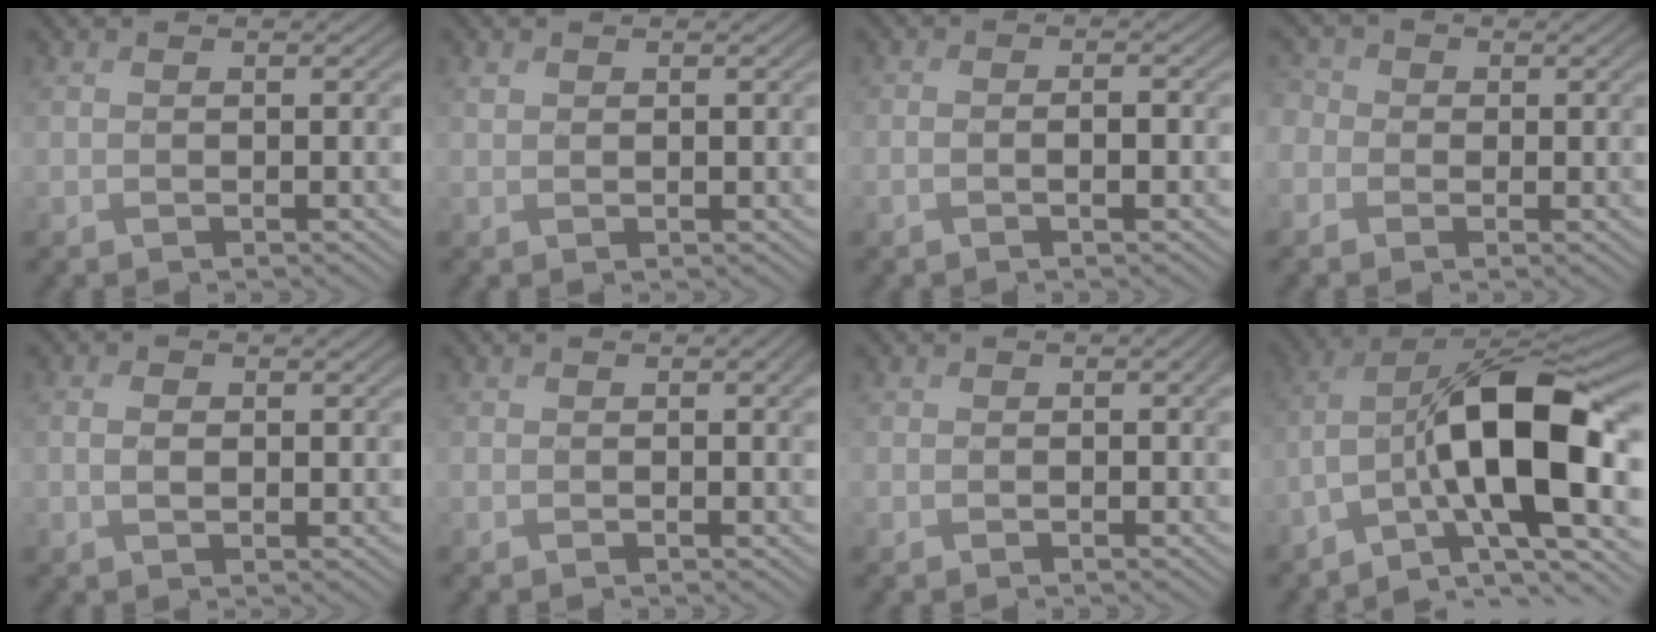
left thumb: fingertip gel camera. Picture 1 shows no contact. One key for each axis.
{"total": 0.8, "fx": 0.5, "fy": 0.5, "fz": 0.3, "tx": -0.008, "ty": 0.000, "tz": 0.012}
{"total": 2.1, "fx": -0.7, "fy": 1.0, "fz": 1.7, "tx": -0.022, "ty": 0.006, "tz": -0.016}
{"total": 3.8, "fx": -0.6, "fy": 3.6, "fz": 1.2, "tx": -0.047, "ty": 0.004, "tz": -0.025}
{"total": 2.2, "fx": 0.1, "fy": 1.4, "fz": 1.7, "tx": -0.033, "ty": -0.002, "tz": 0.002}
{"total": 2.0, "fx": -0.1, "fy": 1.0, "fz": 1.7, "tx": -0.024, "ty": -0.004, "tz": -0.002}
{"total": 1.4, "fx": -0.3, "fy": 1.0, "fz": 0.9, "tx": -0.013, "ty": -0.007, "tz": -0.004}
{"total": 15.7, "fx": -4.0, "fy": 5.6, "fz": 14.1, "tx": -0.232, "ty": 0.013, "tz": -0.077}